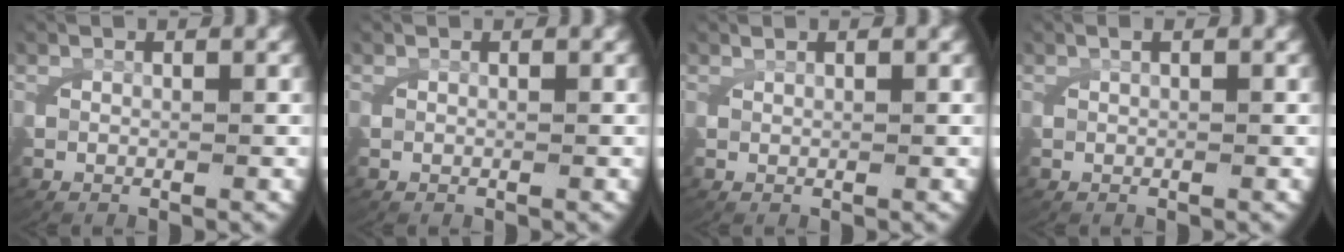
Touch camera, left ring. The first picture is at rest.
{"total": 0.0}
{"total": 0.6, "force": [0.6, 0.0, 0.2], "torque": [-0.005, 0.003, 0.012]}
{"total": 0.7, "force": [0.3, 0.2, 0.6], "torque": [-0.010, 0.009, 0.002]}